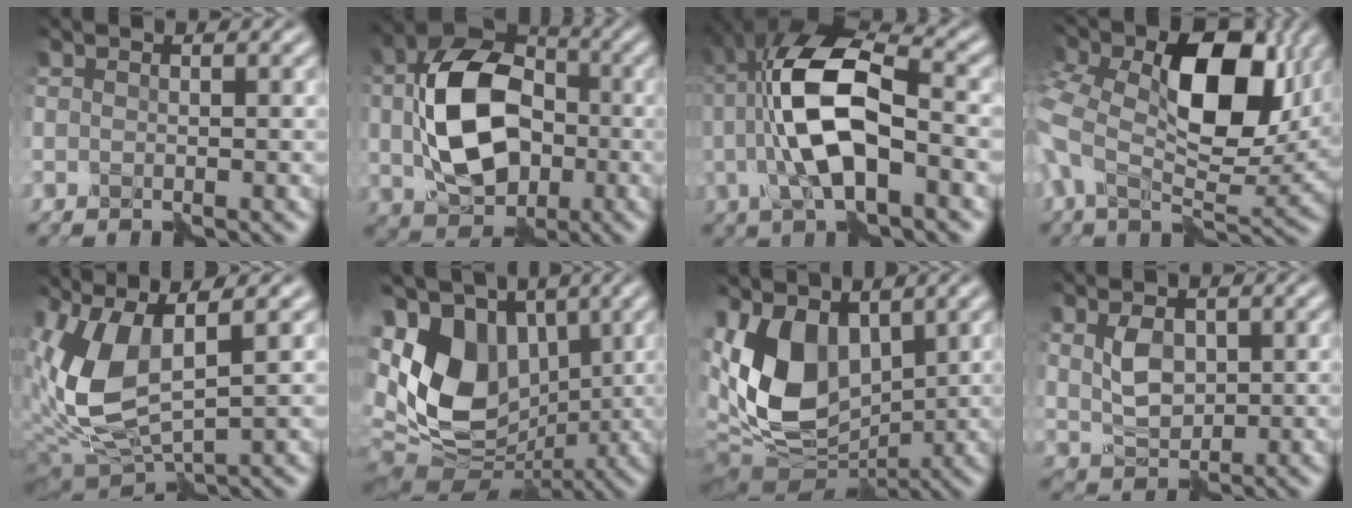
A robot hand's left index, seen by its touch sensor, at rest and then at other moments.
{"total": 10.8, "force": [-0.1, 7.4, 7.8], "torque": [-0.162, -0.003, -0.001]}
{"total": 8.7, "force": [-0.6, 3.3, 8.0], "torque": [-0.157, 0.017, -0.017]}
{"total": 14.4, "force": [2.9, 8.4, 11.4], "torque": [-0.236, -0.003, 0.051]}
{"total": 8.4, "force": [1.9, 3.5, 7.4], "torque": [-0.181, -0.002, 0.039]}
{"total": 11.3, "force": [1.8, 7.9, 7.9], "torque": [-0.168, 0.001, 0.016]}
{"total": 9.4, "force": [1.1, 6.0, 7.1], "torque": [-0.151, -0.012, 0.015]}
{"total": 2.7, "force": [0.8, 1.7, 2.0], "torque": [-0.042, -0.002, 0.021]}